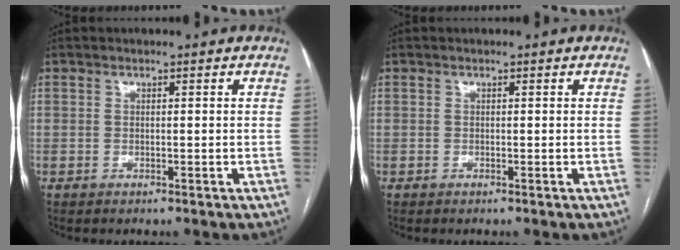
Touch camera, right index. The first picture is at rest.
{"total": 0.0}